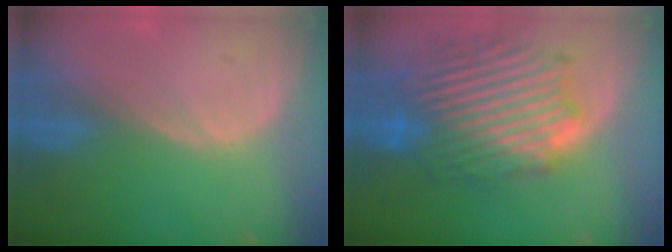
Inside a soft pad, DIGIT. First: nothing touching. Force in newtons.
{"total": 12.8, "press": 12.7, "slide": 1.0}